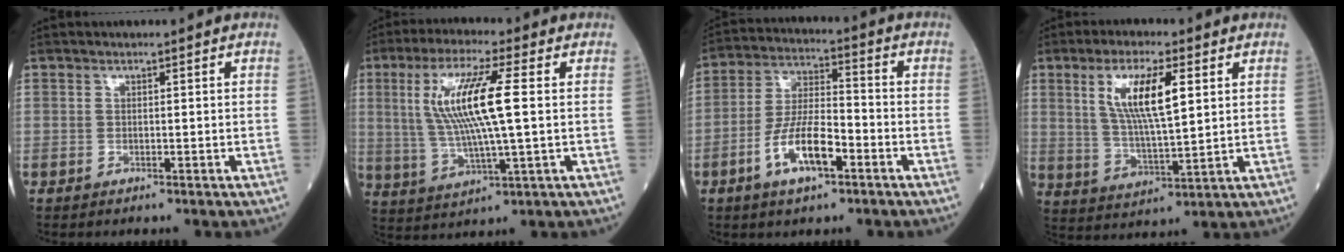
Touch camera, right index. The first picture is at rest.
{"total": 12.2, "force": [2.0, 0.8, 12.1], "torque": [-0.249, 0.003, 0.038]}
{"total": 9.8, "force": [-4.5, 3.0, 8.2], "torque": [-0.168, 0.004, -0.083]}
{"total": 10.3, "force": [3.4, 2.0, 9.5], "torque": [-0.188, 0.002, 0.068]}